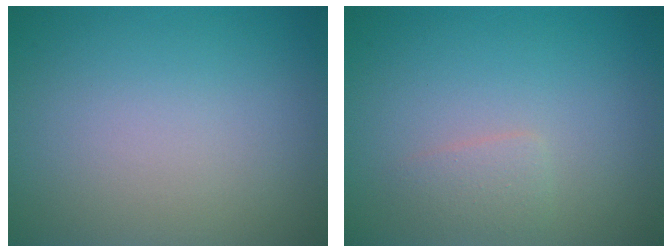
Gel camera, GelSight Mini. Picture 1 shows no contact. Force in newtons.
{"total": 1.2, "press": 1.2, "slide": 0.1}